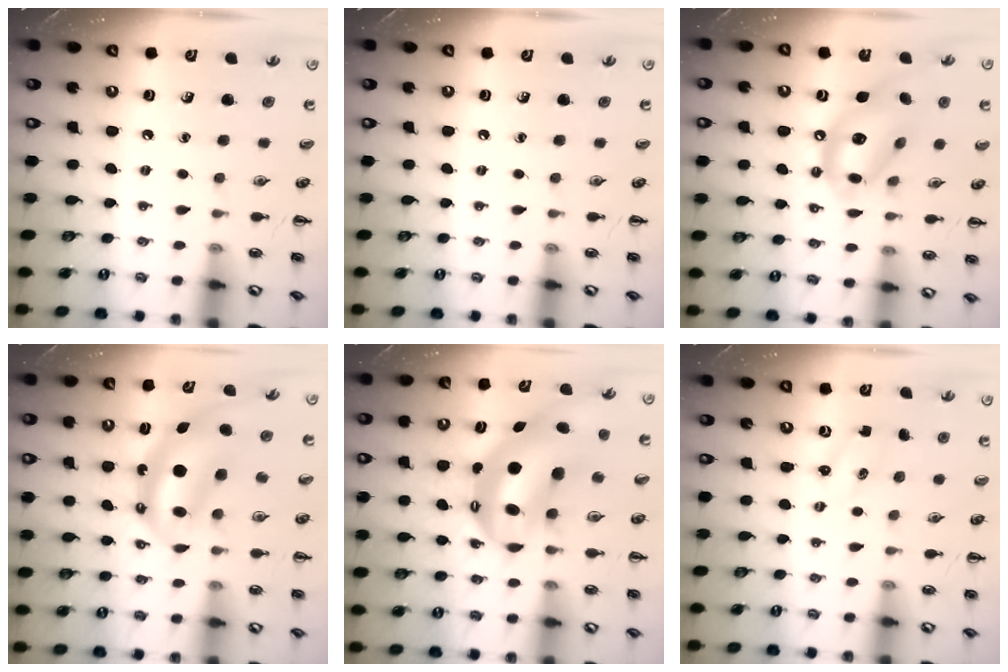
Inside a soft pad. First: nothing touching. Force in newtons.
{"total": 0.0}
{"total": 14.1, "press": 13.8, "slide": 3.2}
{"total": 7.0, "press": 6.9, "slide": 1.4}
{"total": 12.5, "press": 12.1, "slide": 3.1}
{"total": 1.9, "press": 1.8, "slide": 0.6}